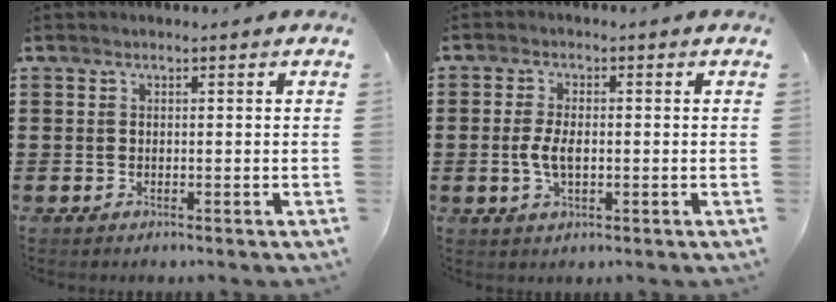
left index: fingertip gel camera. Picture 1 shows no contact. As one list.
[{"total": 4.2, "force": [-0.5, 1.9, 3.7], "torque": [-0.089, -0.004, -0.015]}]